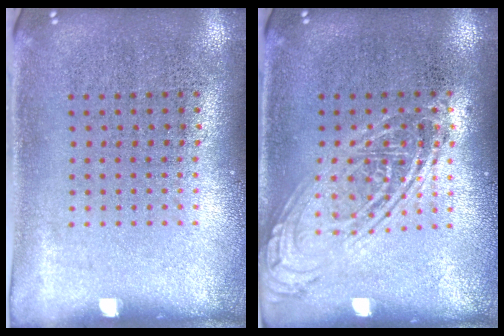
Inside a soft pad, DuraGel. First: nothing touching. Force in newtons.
{"total": 2.4, "press": 2.4, "slide": 0.3}